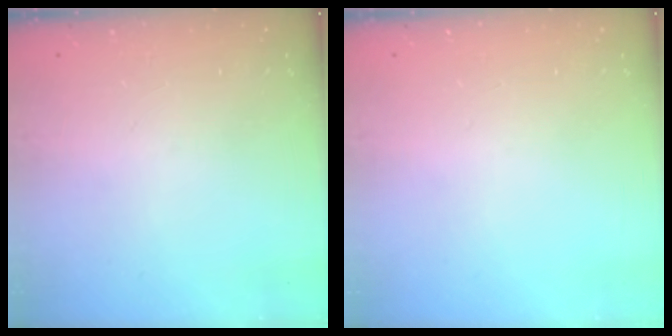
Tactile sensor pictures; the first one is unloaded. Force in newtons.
{"total": 0.0}